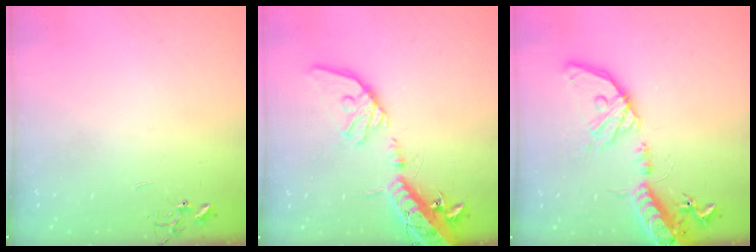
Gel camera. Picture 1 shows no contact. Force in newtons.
{"total": 19.7, "press": 19.2, "slide": 4.1}
{"total": 19.5, "press": 19.2, "slide": 3.6}